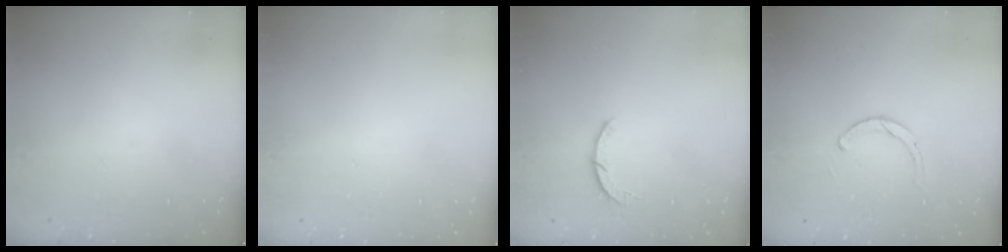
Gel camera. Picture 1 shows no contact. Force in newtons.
{"total": 2.6, "press": 2.6, "slide": 0.2}
{"total": 3.4, "press": 3.4, "slide": 0.5}
{"total": 1.9, "press": 1.9, "slide": 0.2}